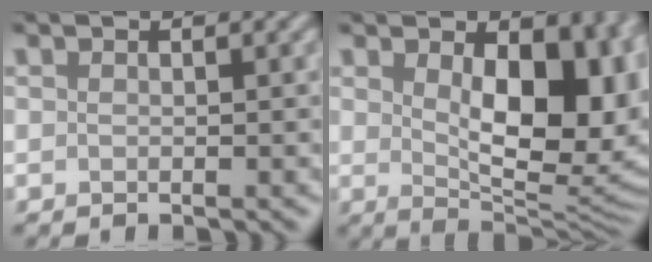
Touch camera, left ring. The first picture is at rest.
{"total": 11.1, "force": [1.8, 5.8, 9.3], "torque": [-0.111, -0.008, 0.032]}